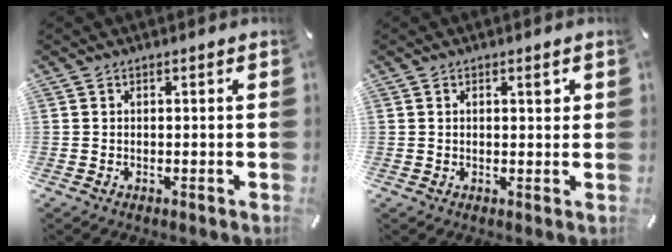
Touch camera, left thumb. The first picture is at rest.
{"total": 2.3, "force": [0.9, 0.5, 2.0], "torque": [-0.033, -0.001, 0.012]}